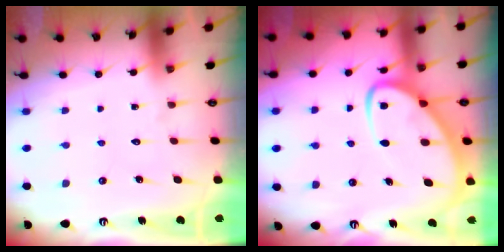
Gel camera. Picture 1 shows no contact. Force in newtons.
{"total": 8.3, "press": 8.2, "slide": 0.9}